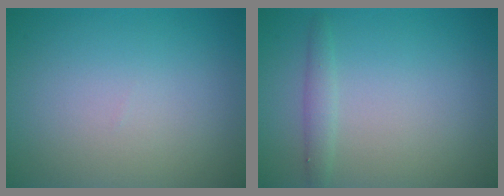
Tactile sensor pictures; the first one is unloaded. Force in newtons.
{"total": 1.3, "press": 1.3, "slide": 0.2}